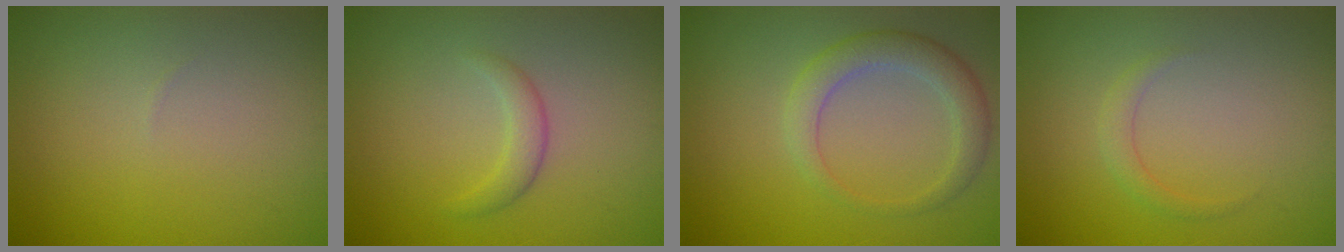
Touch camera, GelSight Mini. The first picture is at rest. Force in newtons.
{"total": 1.7, "press": 1.7, "slide": 0.2}
{"total": 3.1, "press": 3.1, "slide": 0.1}
{"total": 0.8, "press": 0.8, "slide": 0.0}